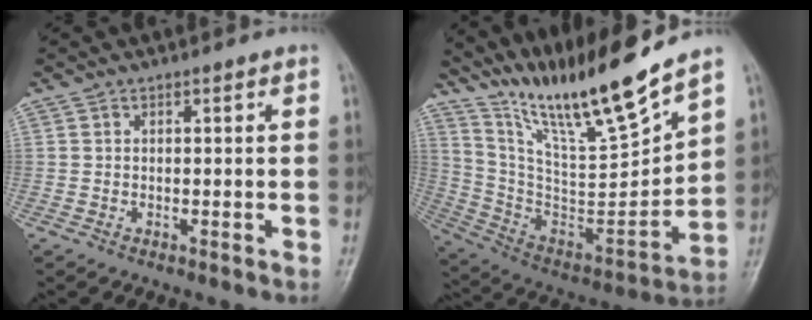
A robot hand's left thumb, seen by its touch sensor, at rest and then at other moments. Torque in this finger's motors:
{"motor_torque": [0.25, -0.42, 1.36, -1.41, 0.21]}